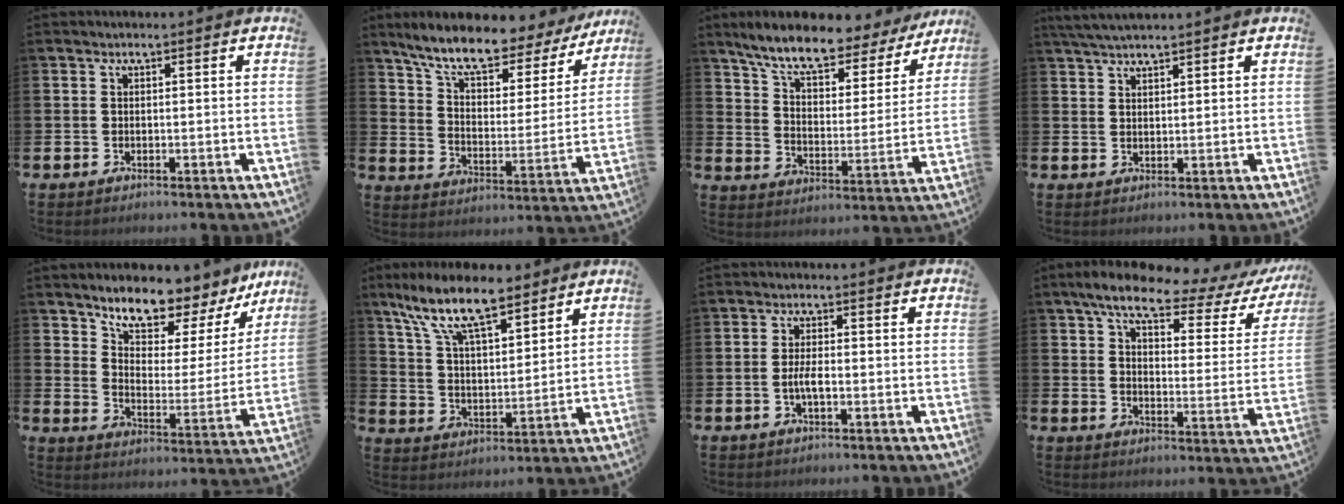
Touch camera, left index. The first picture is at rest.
{"total": 9.0, "force": [7.7, 2.6, 4.0], "torque": [-0.104, -0.050, 0.127]}
{"total": 8.7, "force": [7.7, 2.0, 3.5], "torque": [-0.096, -0.050, 0.127]}
{"total": 3.4, "force": [3.2, 0.4, 1.3], "torque": [-0.039, -0.002, 0.061]}
{"total": 8.8, "force": [8.2, 2.4, 2.2], "torque": [-0.077, -0.062, 0.142]}
{"total": 11.7, "force": [9.3, 3.5, 6.1], "torque": [-0.142, -0.032, 0.165]}
{"total": 2.5, "force": [-0.7, 0.8, 2.3], "torque": [-0.036, 0.001, -0.014]}
{"total": 8.2, "force": [6.2, 2.6, 4.7], "torque": [-0.093, -0.037, 0.095]}